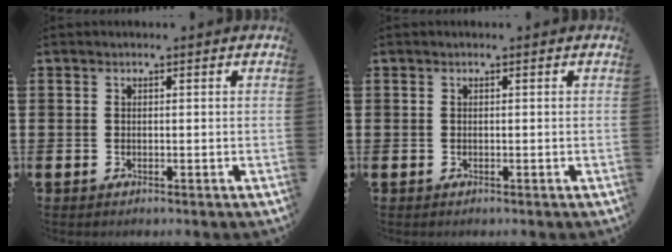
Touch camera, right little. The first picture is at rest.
{"total": 0.0}